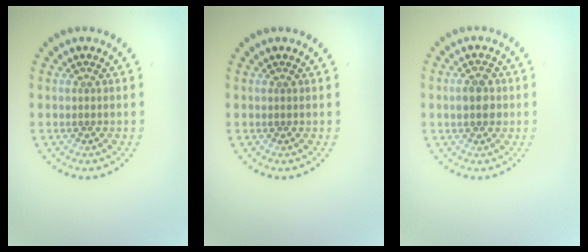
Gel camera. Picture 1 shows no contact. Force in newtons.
{"total": 0.0}
{"total": 2.7, "press": 2.7, "slide": 0.1}